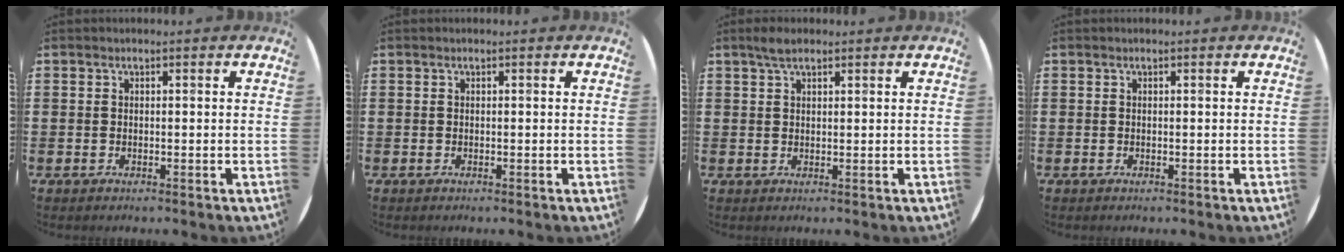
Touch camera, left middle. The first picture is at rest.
{"total": 0.0}
{"total": 2.4, "force": [1.8, 0.9, 1.3], "torque": [-0.020, 0.004, 0.029]}
{"total": 0.0}